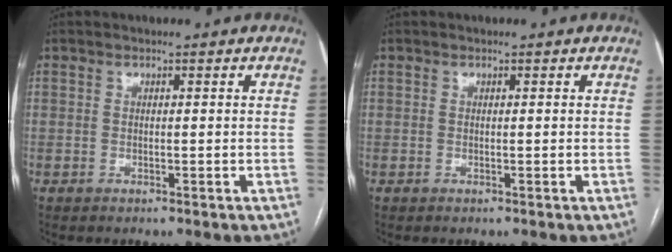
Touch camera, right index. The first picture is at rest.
{"total": 0.0}